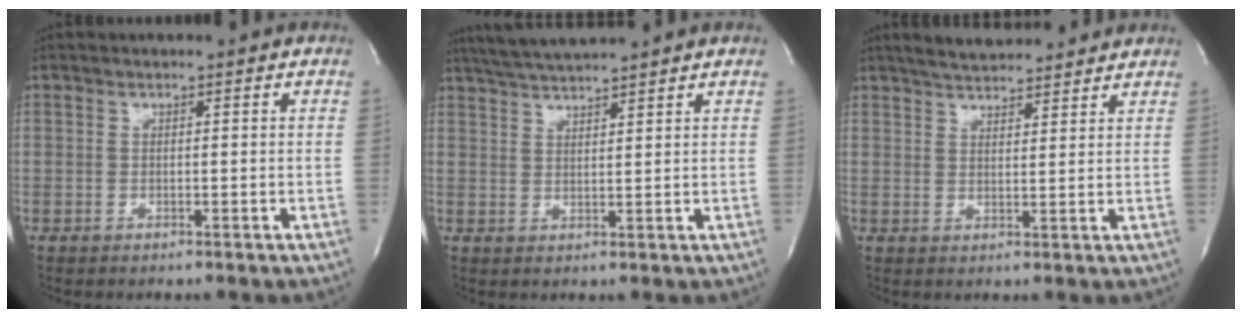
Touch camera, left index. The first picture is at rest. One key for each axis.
{"total": 6.4, "fx": 5.8, "fy": -0.8, "fz": 2.5, "tx": -0.051, "ty": 0.017, "tz": 0.104}
{"total": 9.2, "fx": 8.4, "fy": 1.8, "fz": 3.5, "tx": -0.055, "ty": 0.014, "tz": 0.119}